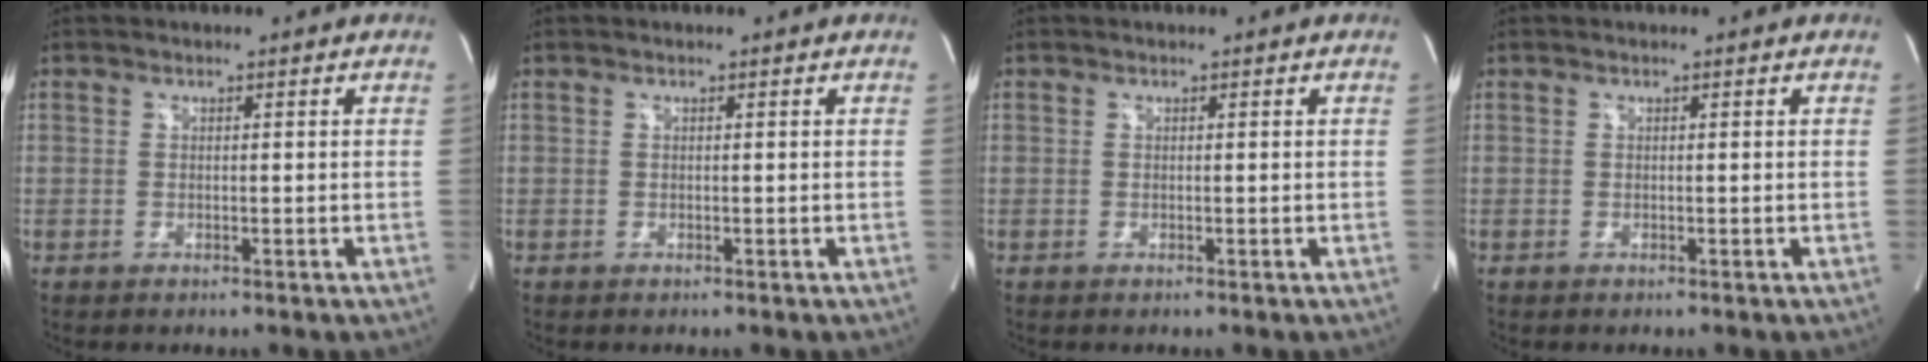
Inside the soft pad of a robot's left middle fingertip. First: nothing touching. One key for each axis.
{"total": 0.0}
{"total": 0.0}
{"total": 0.0}